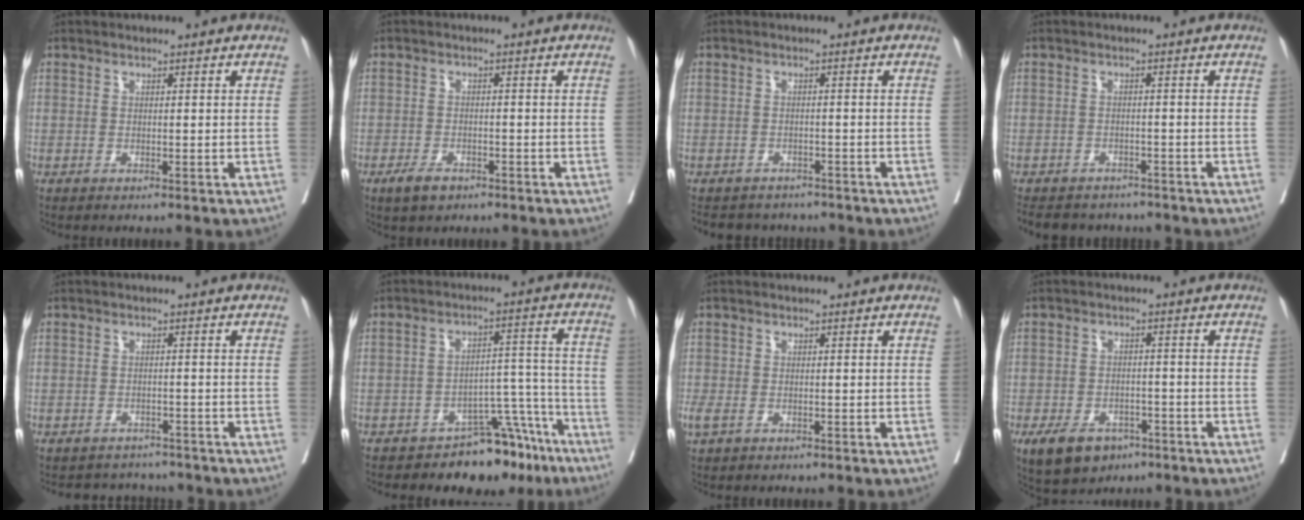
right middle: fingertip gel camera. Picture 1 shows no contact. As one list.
[{"total": 3.0, "force": [-2.0, 1.5, 1.7], "torque": [-0.034, -0.001, -0.028]}, {"total": 6.8, "force": [-6.2, 2.6, 0.8], "torque": [-0.011, 0.001, -0.079]}, {"total": 9.1, "force": [-8.0, 3.8, 2.0], "torque": [-0.035, 0.000, -0.102]}, {"total": 5.0, "force": [-4.7, 1.8, -0.2], "torque": [0.005, 0.009, -0.061]}, {"total": 10.3, "force": [-8.5, 4.3, 3.8], "torque": [-0.017, 0.061, -0.124]}, {"total": 1.9, "force": [-0.7, 1.1, 1.3], "torque": [-0.040, -0.005, -0.009]}, {"total": 7.5, "force": [-4.6, 4.7, 3.7], "torque": [-0.066, 0.002, -0.064]}]